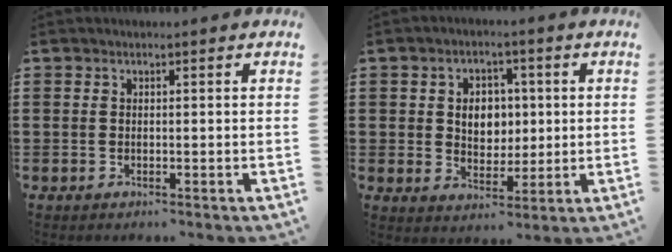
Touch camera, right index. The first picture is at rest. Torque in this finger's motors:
{"motor_torque": [1.22, 0.92, 0.24, 0.04]}